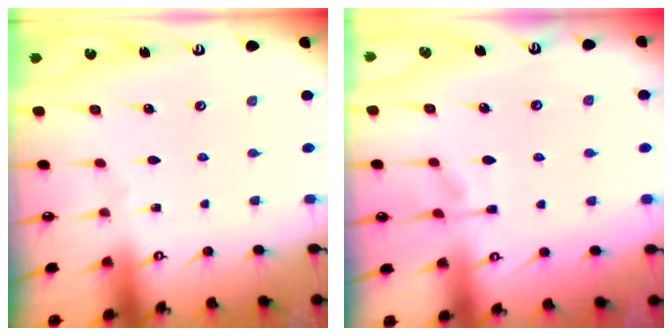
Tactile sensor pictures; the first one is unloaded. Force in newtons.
{"total": 1.2, "press": 0.1, "slide": 1.2}